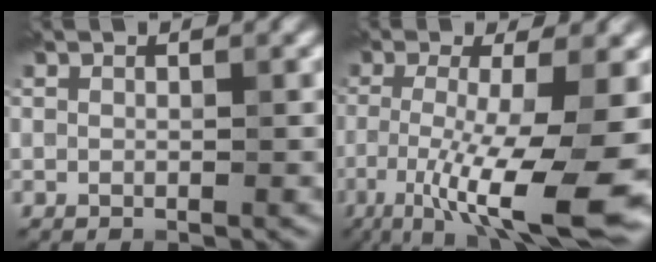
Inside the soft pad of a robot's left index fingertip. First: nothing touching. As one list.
[{"total": 12.1, "force": [-4.9, 2.6, 10.7], "torque": [-0.187, -0.020, -0.078]}]